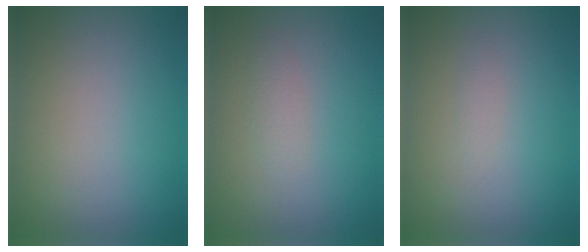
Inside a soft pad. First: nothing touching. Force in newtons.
{"total": 0.9, "press": 0.9, "slide": 0.0}
{"total": 0.6, "press": 0.6, "slide": 0.1}